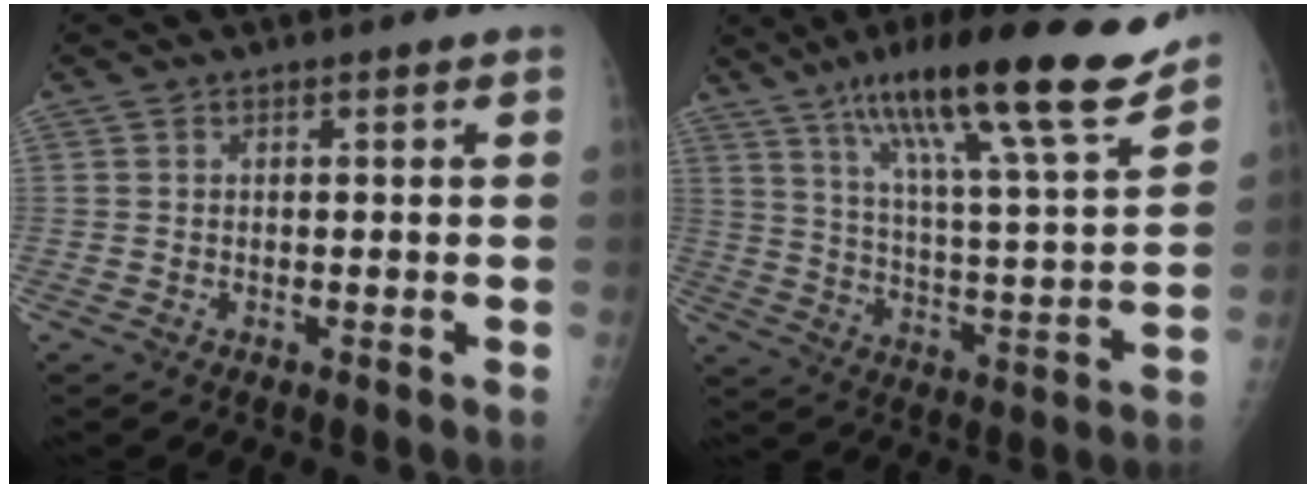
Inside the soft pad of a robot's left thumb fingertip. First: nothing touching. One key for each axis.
{"total": 23.5, "fx": 16.6, "fy": 3.0, "fz": 16.4, "tx": -0.244, "ty": -0.062, "tz": 0.270}